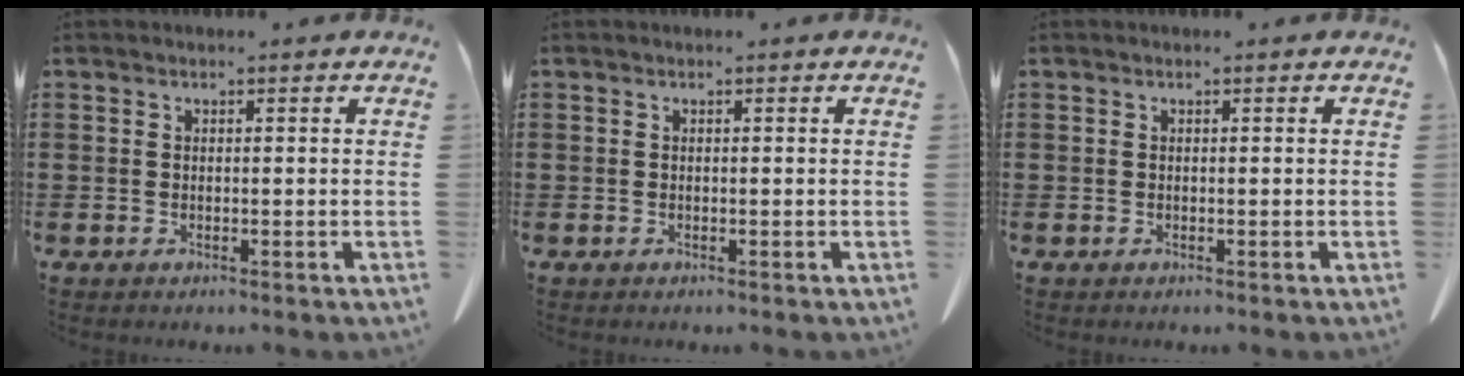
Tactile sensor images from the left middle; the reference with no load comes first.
{"total": 0.0}
{"total": 0.0}